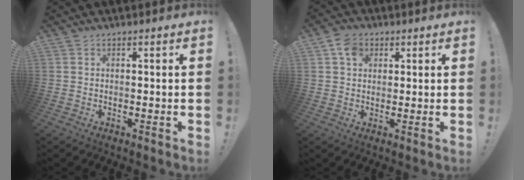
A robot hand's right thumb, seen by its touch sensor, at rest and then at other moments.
{"total": 5.9, "force": [2.5, 4.4, 2.9], "torque": [-0.046, -0.001, 0.048]}